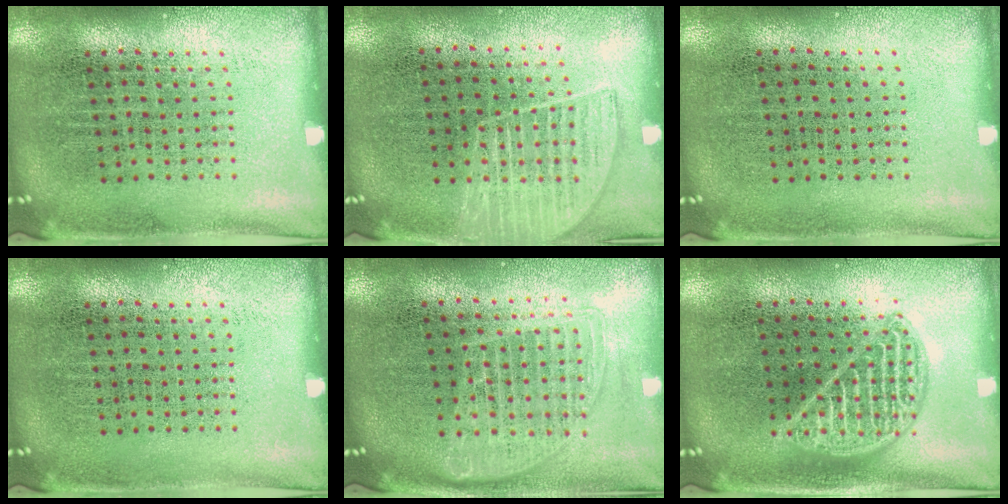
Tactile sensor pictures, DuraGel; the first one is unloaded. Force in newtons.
{"total": 1.4, "press": 1.3, "slide": 0.6}
{"total": 0.0}
{"total": 0.0}
{"total": 1.4, "press": 1.2, "slide": 0.7}
{"total": 2.3, "press": 2.3, "slide": 0.3}